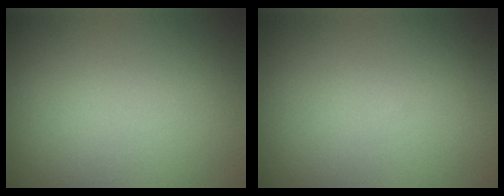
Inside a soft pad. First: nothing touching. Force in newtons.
{"total": 0.0}